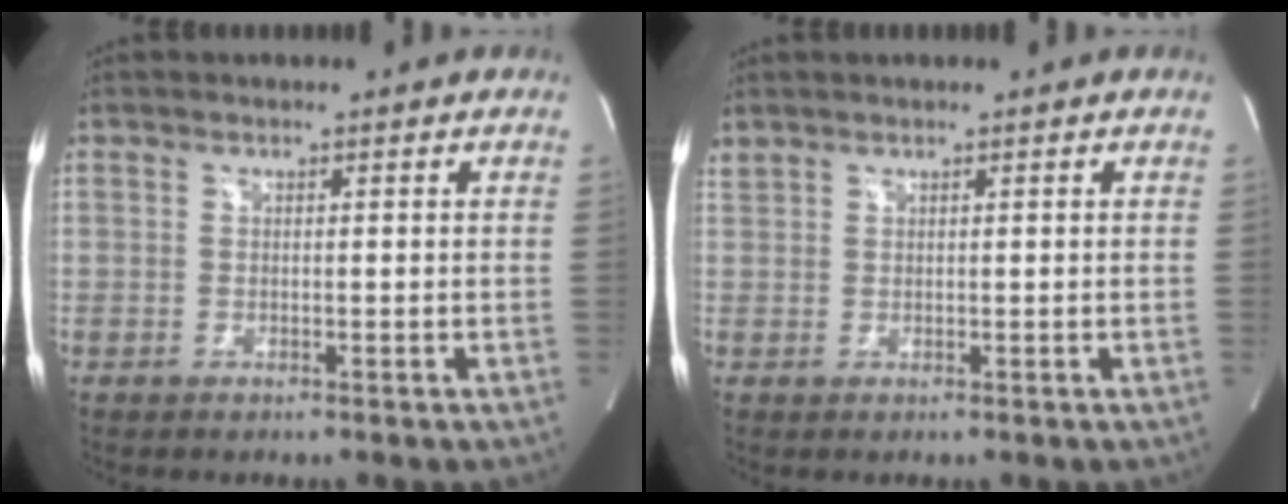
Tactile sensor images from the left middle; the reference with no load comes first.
{"total": 0.9, "force": [0.9, 0.2, 0.0], "torque": [-0.011, 0.012, 0.025]}